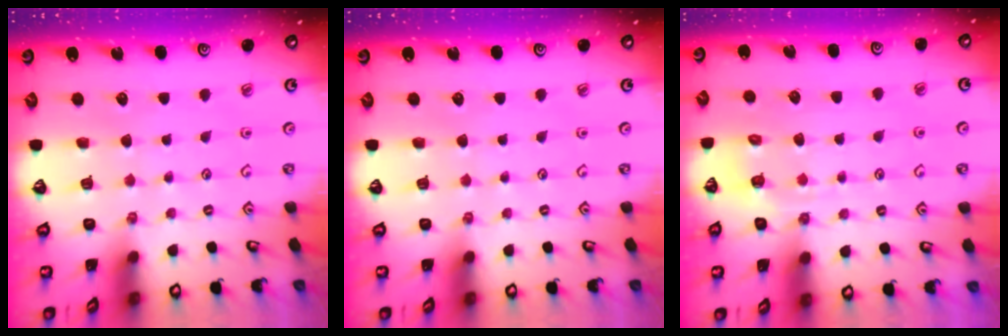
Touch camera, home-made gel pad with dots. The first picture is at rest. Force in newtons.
{"total": 0.0}
{"total": 4.4, "press": 4.1, "slide": 1.5}